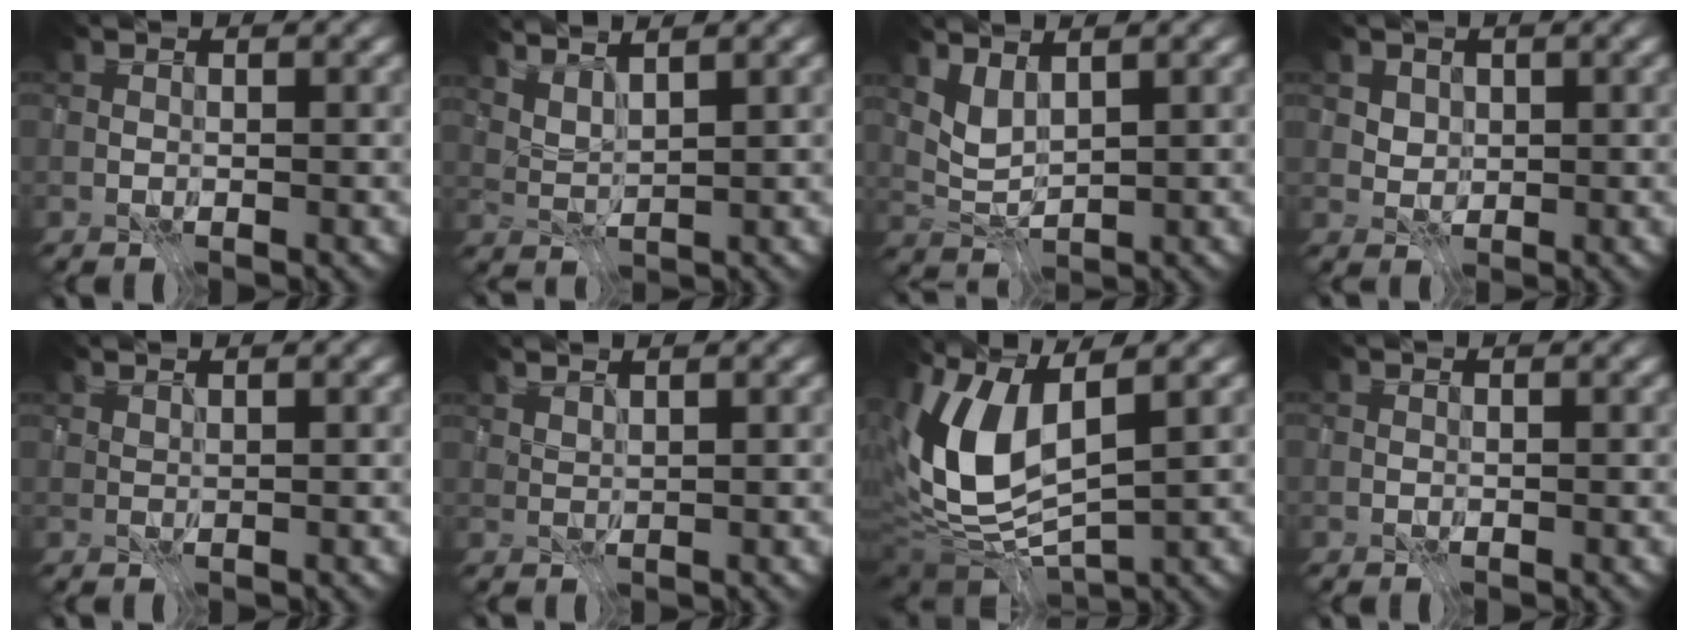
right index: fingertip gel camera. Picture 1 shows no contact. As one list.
[{"total": 3.1, "force": [2.8, 0.5, 1.4], "torque": [-0.035, -0.004, 0.043]}, {"total": 1.9, "force": [1.2, 0.8, 1.3], "torque": [-0.033, -0.011, 0.029]}, {"total": 2.3, "force": [1.0, 1.9, 0.9], "torque": [-0.032, -0.005, 0.036]}, {"total": 0.8, "force": [0.7, -0.1, 0.3], "torque": [-0.005, -0.002, 0.014]}, {"total": 1.4, "force": [1.3, 0.0, 0.6], "torque": [-0.008, -0.004, 0.022]}, {"total": 10.9, "force": [1.2, 5.2, 9.6], "torque": [-0.219, -0.002, 0.017]}, {"total": 0.0}]